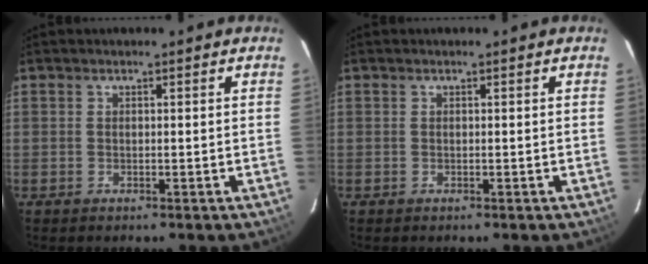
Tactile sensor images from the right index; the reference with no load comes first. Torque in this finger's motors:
{"motor_torque": [0.19, 0.18, 0.01, 0.00]}